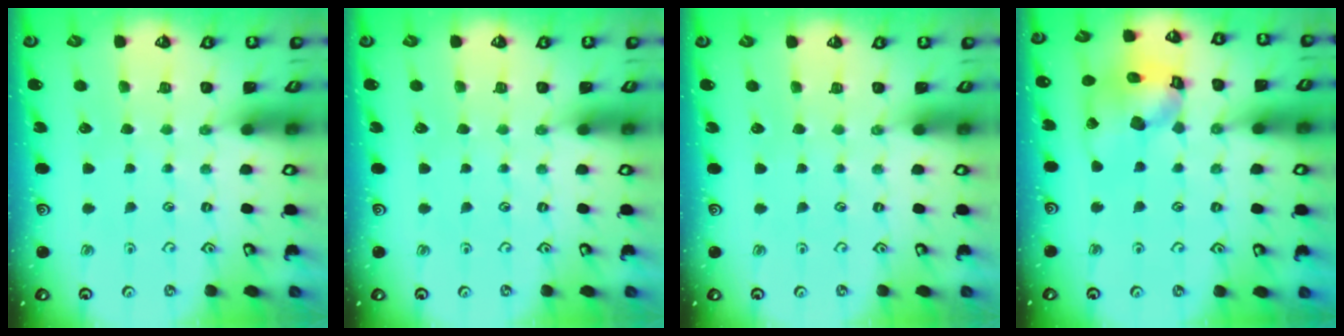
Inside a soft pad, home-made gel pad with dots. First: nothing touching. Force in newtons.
{"total": 0.0}
{"total": 0.0}
{"total": 14.6, "press": 14.4, "slide": 2.3}